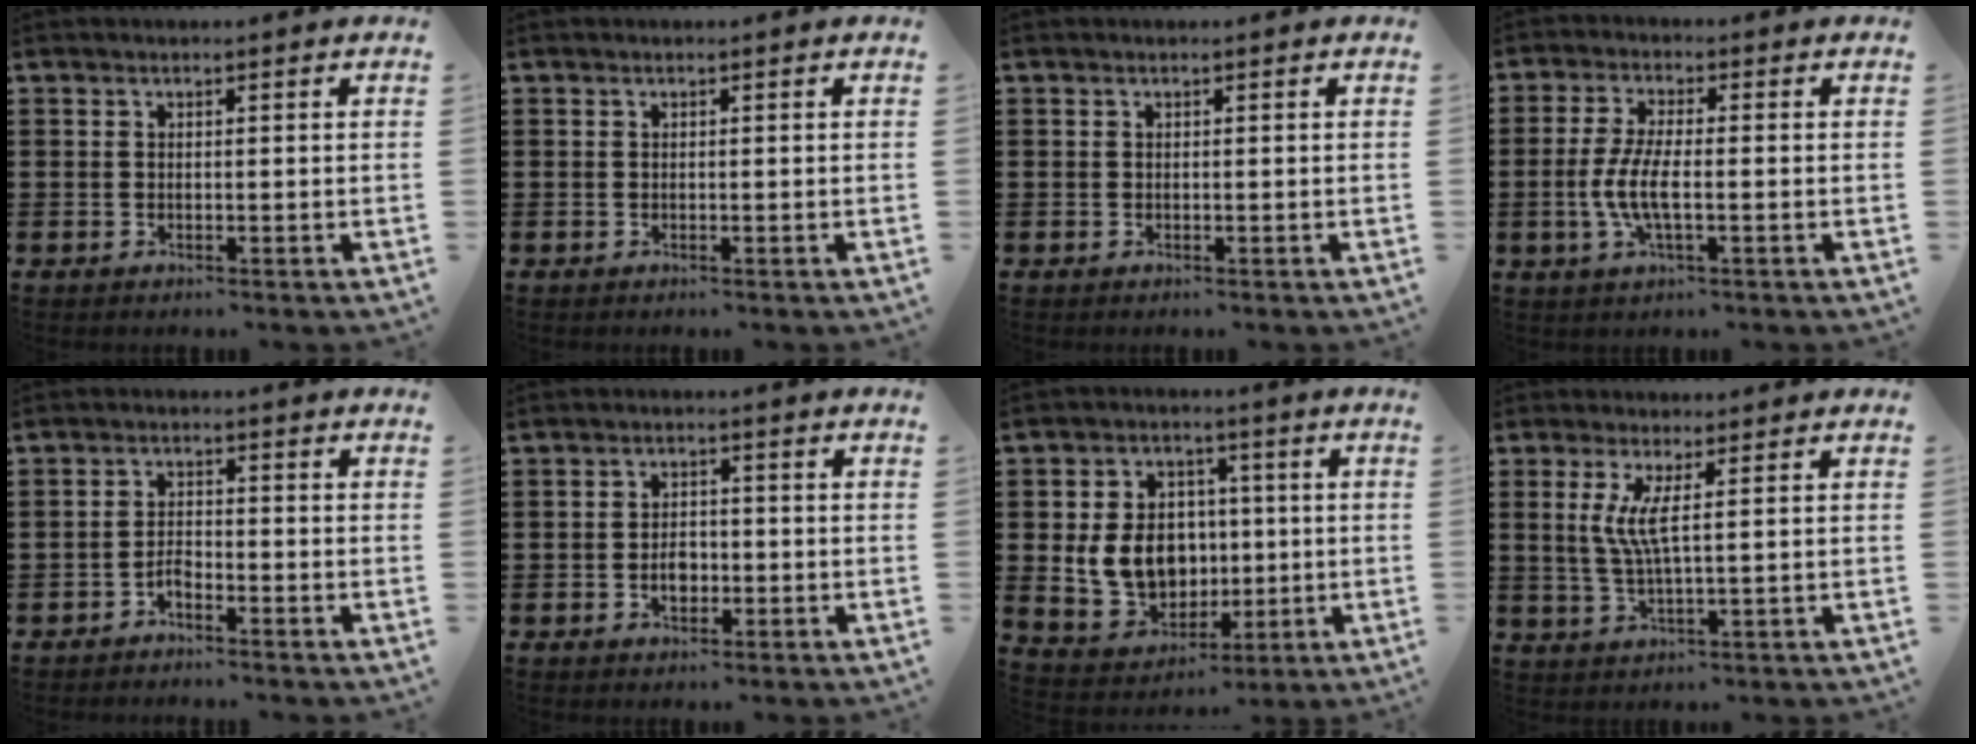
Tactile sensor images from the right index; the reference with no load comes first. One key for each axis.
{"total": 0.0}
{"total": 0.0}
{"total": 6.0, "fx": -1.3, "fy": 1.8, "fz": 5.6, "tx": -0.132, "ty": -0.006, "tz": -0.035}
{"total": 2.0, "fx": -1.6, "fy": 0.6, "fz": 0.9, "tx": -0.021, "ty": 0.003, "tz": -0.034}
{"total": 3.2, "fx": -0.9, "fy": 2.0, "fz": 2.3, "tx": -0.037, "ty": -0.001, "tz": -0.018}
{"total": 10.1, "fx": 0.4, "fy": 8.3, "fz": 5.7, "tx": -0.125, "ty": 0.010, "tz": 0.007}
{"total": 4.8, "fx": 1.2, "fy": 0.3, "fz": 4.6, "tx": -0.101, "ty": -0.008, "tz": 0.016}